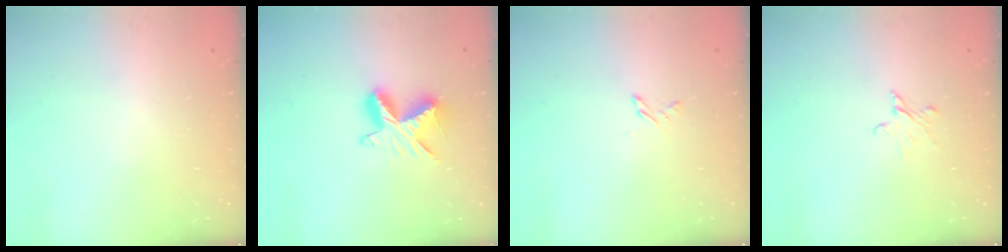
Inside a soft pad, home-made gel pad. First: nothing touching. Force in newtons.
{"total": 8.7, "press": 8.7, "slide": 0.2}
{"total": 2.6, "press": 2.6, "slide": 0.3}
{"total": 3.3, "press": 3.3, "slide": 0.3}